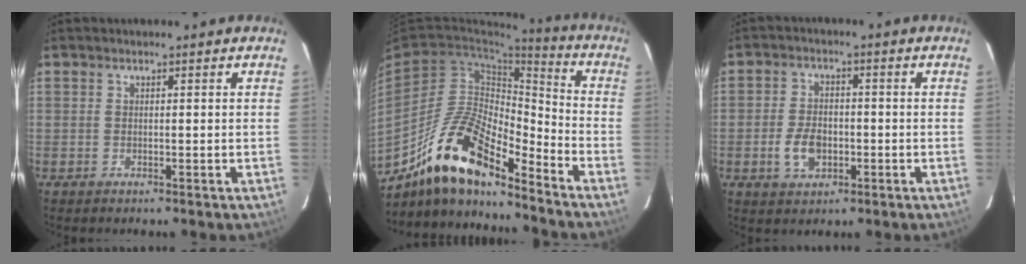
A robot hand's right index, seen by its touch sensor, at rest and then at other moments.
{"total": 17.4, "force": [-12.4, 5.1, 11.2], "torque": [-0.206, 0.001, -0.235]}
{"total": 6.2, "force": [-1.9, 4.1, 4.3], "torque": [-0.089, 0.006, -0.028]}